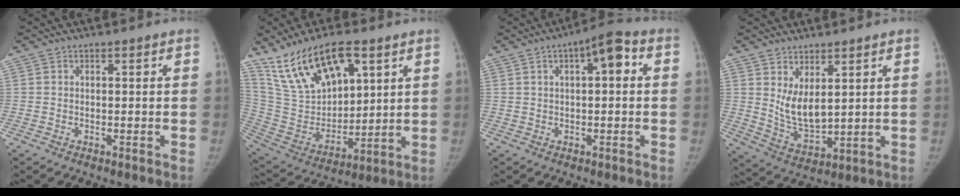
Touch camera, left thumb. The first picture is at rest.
{"total": 19.1, "force": [11.0, 9.1, 12.7], "torque": [-0.201, -0.043, 0.224]}
{"total": 7.1, "force": [1.9, 2.7, 6.3], "torque": [-0.080, 0.022, 0.020]}
{"total": 7.7, "force": [2.9, 3.8, 6.1], "torque": [-0.095, -0.038, 0.071]}